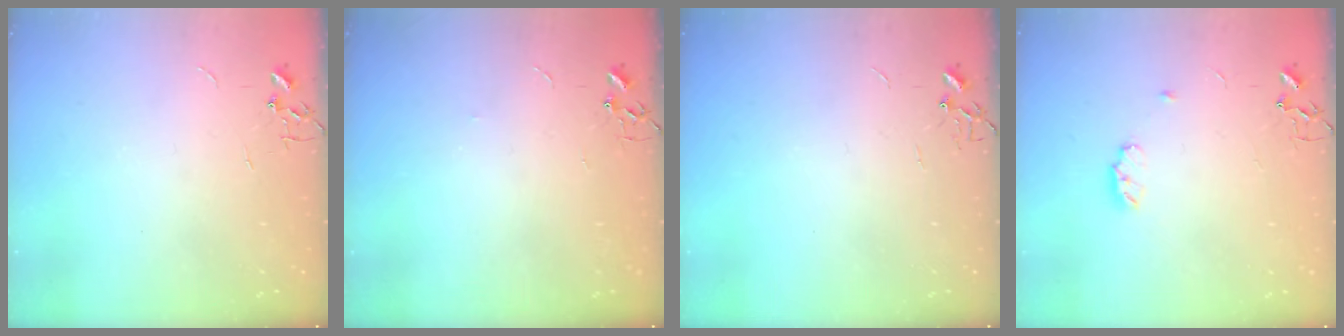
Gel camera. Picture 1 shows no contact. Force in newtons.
{"total": 2.8, "press": 2.8, "slide": 0.5}
{"total": 0.0}
{"total": 5.9, "press": 5.8, "slide": 0.6}